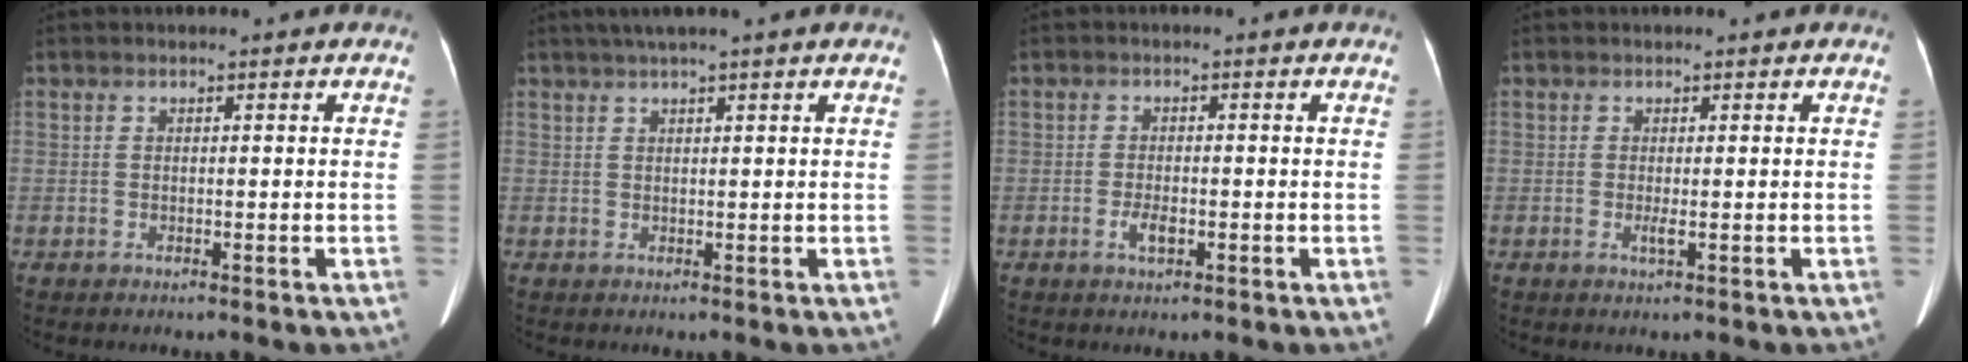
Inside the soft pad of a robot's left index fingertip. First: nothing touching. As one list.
[{"total": 4.2, "force": [3.2, -0.8, 2.7], "torque": [-0.044, 0.025, 0.057]}, {"total": 2.3, "force": [-0.9, 0.8, 1.9], "torque": [-0.041, 0.000, -0.015]}, {"total": 1.1, "force": [-0.1, 0.0, 1.1], "torque": [-0.024, -0.003, -0.002]}]